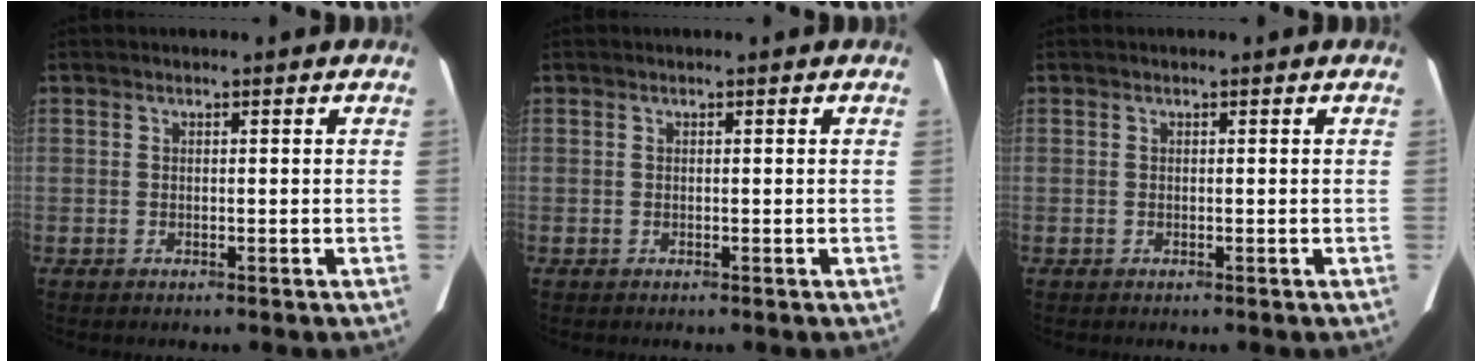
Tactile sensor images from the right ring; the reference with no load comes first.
{"total": 0.0}
{"total": 0.0}